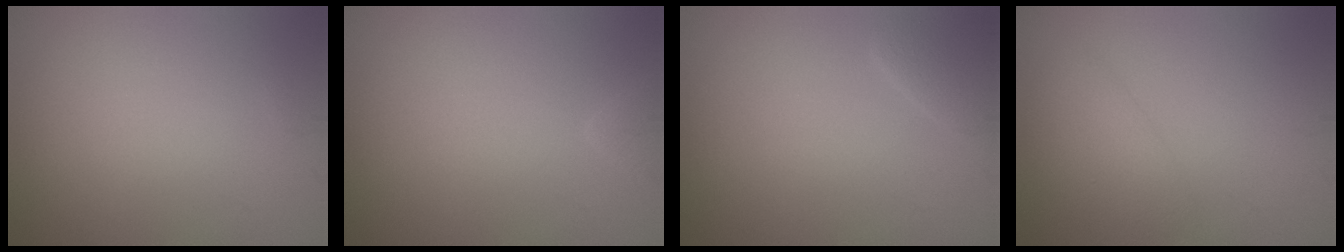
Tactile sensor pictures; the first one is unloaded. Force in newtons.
{"total": 1.0, "press": 1.0, "slide": 0.1}
{"total": 2.0, "press": 2.0, "slide": 0.2}
{"total": 2.0, "press": 2.0, "slide": 0.2}